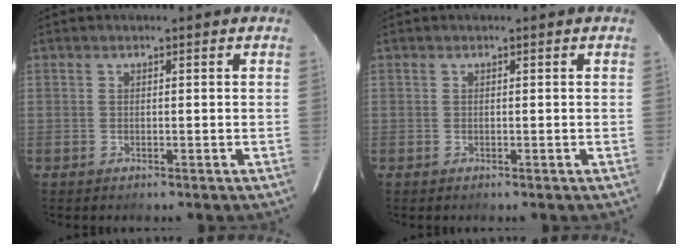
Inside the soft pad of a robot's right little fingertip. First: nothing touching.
{"total": 0.0}